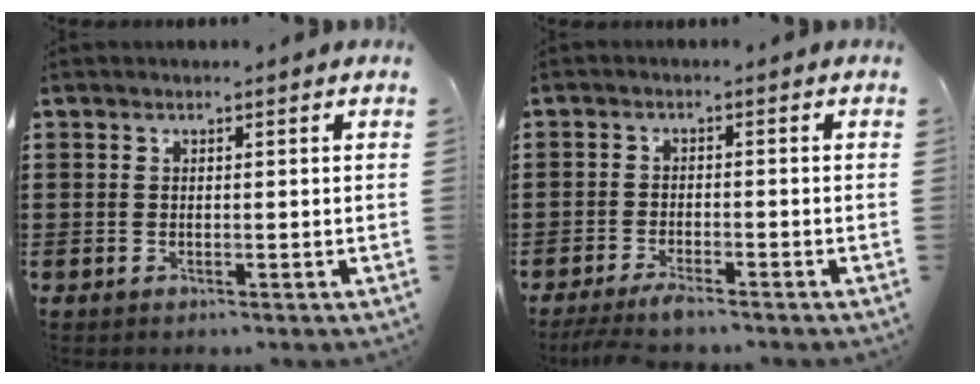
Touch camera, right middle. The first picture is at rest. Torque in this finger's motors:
{"motor_torque": [1.11, 0.48, 0.13, 0.09]}